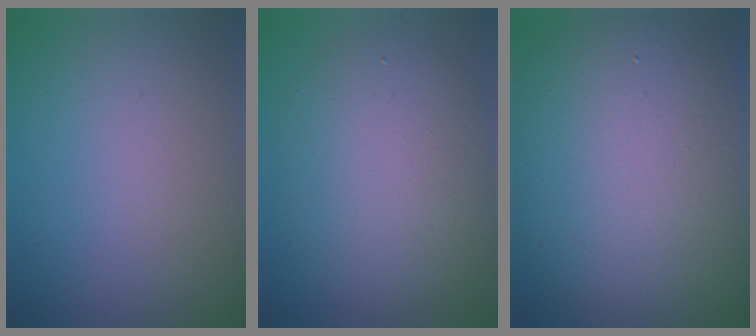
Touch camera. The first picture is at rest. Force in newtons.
{"total": 6.7, "press": 6.7, "slide": 0.4}
{"total": 14.1, "press": 14.1, "slide": 0.2}